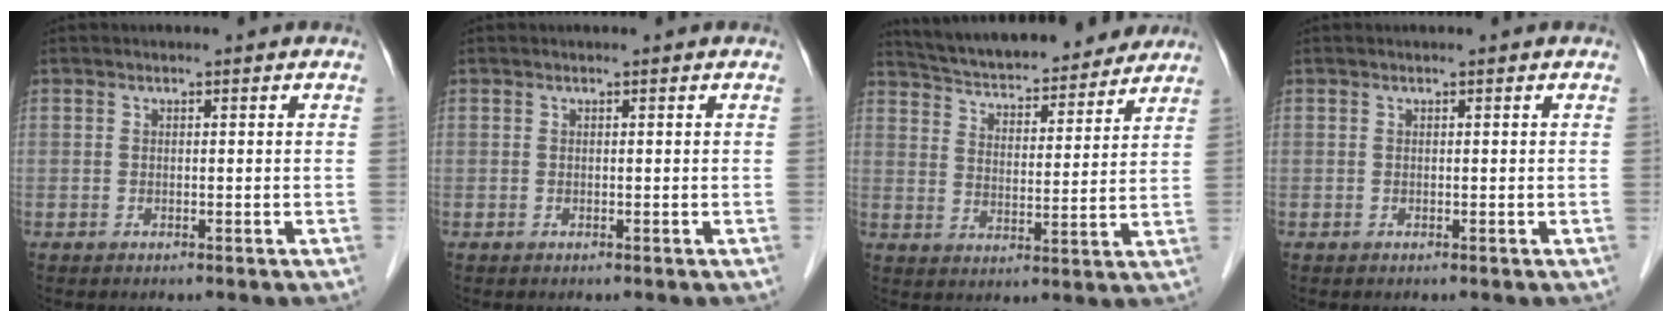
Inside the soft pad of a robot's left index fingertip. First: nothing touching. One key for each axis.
{"total": 0.0}
{"total": 19.9, "fx": 18.3, "fy": 4.2, "fz": 6.7, "tx": -0.111, "ty": 0.016, "tz": 0.264}
{"total": 0.0}